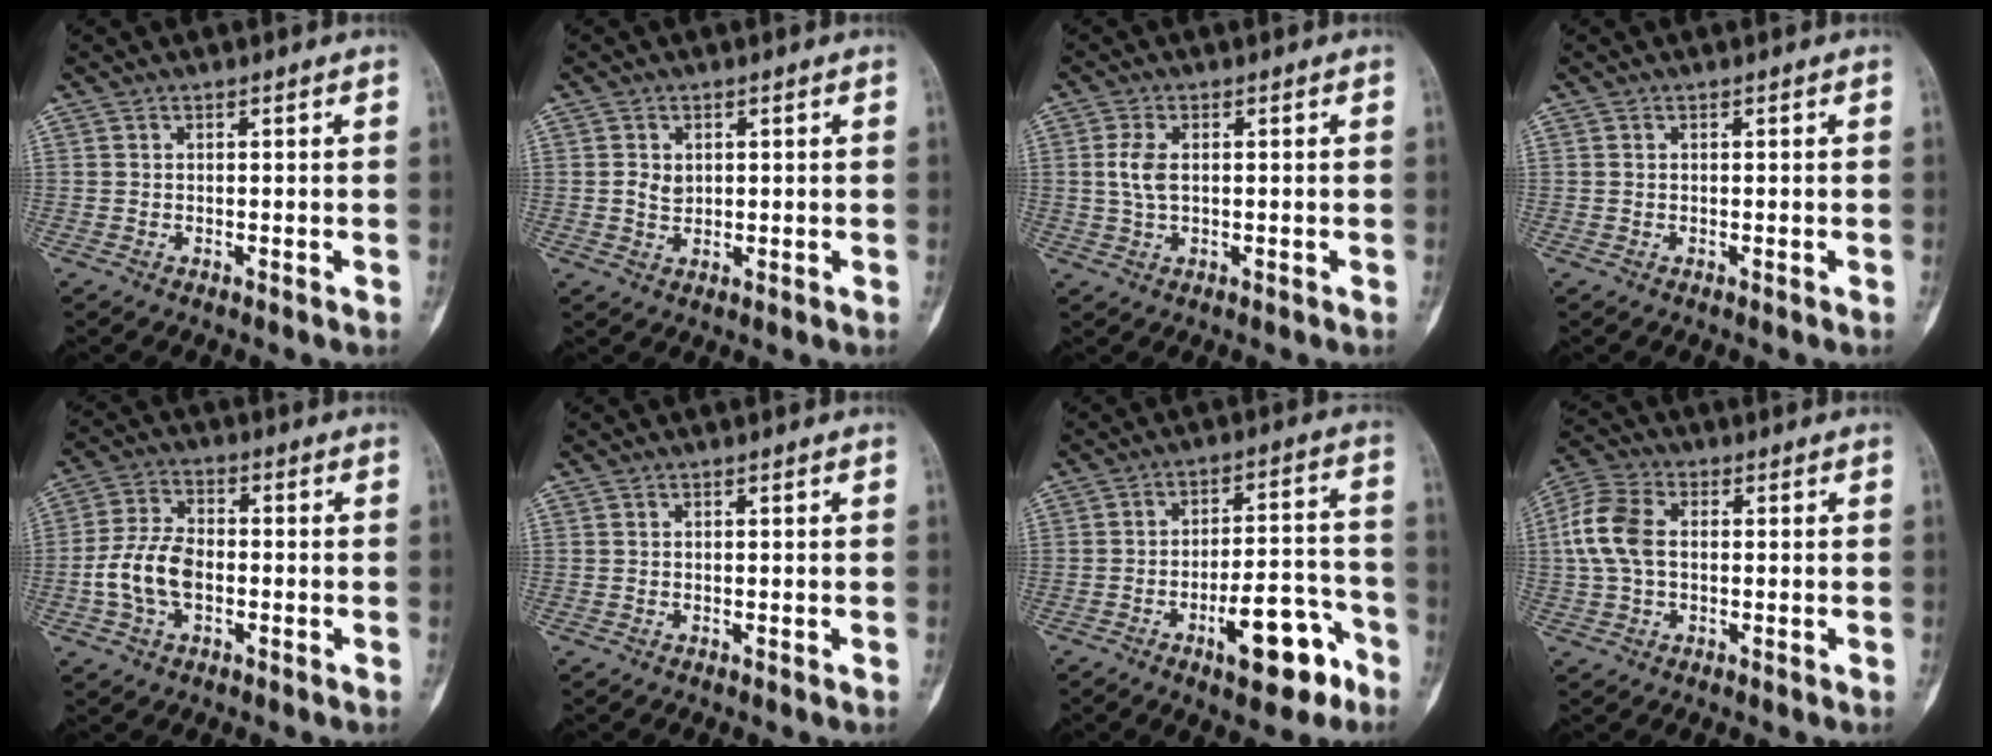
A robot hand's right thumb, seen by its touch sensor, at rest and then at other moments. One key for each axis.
{"total": 2.6, "fx": 0.4, "fy": 2.0, "fz": 1.5, "tx": -0.016, "ty": -0.001, "tz": 0.010}
{"total": 3.9, "fx": 0.3, "fy": 2.2, "fz": 3.2, "tx": -0.070, "ty": 0.004, "tz": 0.005}
{"total": 0.0}
{"total": 9.3, "fx": -2.0, "fy": 5.7, "fz": 7.1, "tx": -0.143, "ty": 0.022, "tz": -0.042}
{"total": 0.0}
{"total": 13.0, "fx": -6.8, "fy": 5.1, "fz": 9.9, "tx": -0.127, "ty": 0.054, "tz": -0.095}
{"total": 9.1, "fx": 0.4, "fy": 6.1, "fz": 6.7, "tx": -0.146, "ty": 0.023, "tz": 0.000}